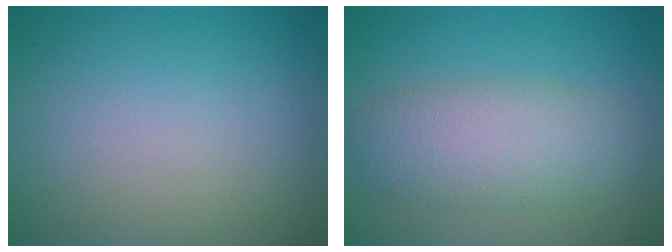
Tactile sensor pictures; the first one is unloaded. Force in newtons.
{"total": 5.3, "press": 5.3, "slide": 0.4}